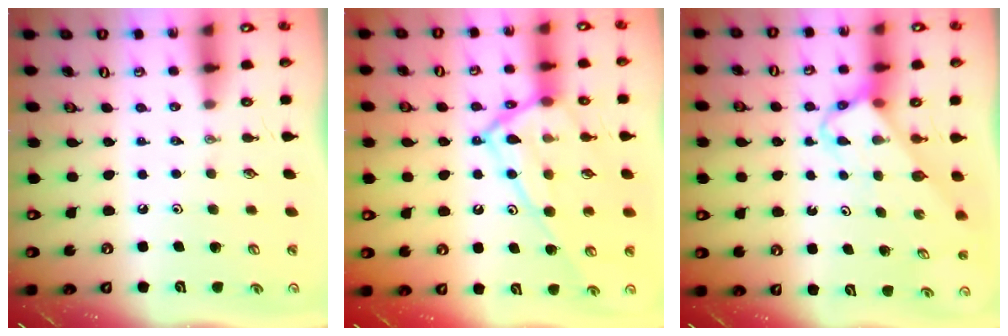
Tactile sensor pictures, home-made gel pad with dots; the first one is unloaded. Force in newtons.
{"total": 18.2, "press": 18.1, "slide": 1.7}
{"total": 3.7, "press": 3.7, "slide": 0.1}